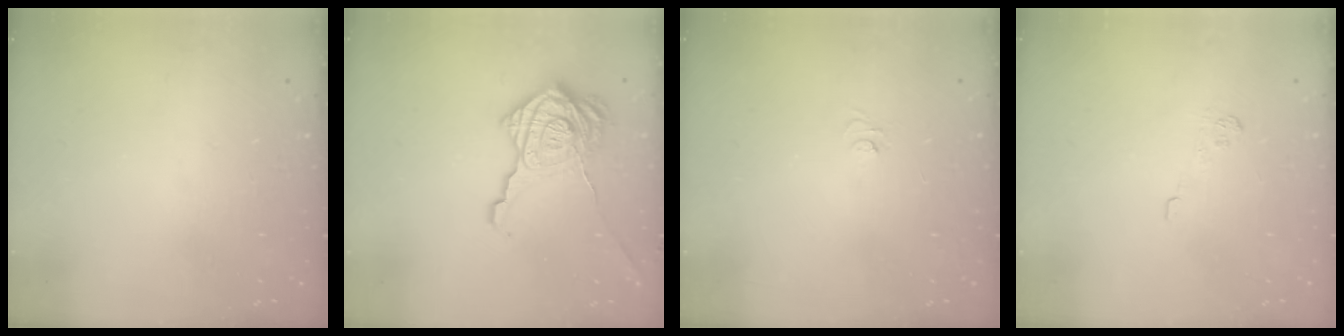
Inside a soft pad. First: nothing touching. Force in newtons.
{"total": 22.9, "press": 22.9, "slide": 1.3}
{"total": 4.0, "press": 4.0, "slide": 0.4}
{"total": 7.1, "press": 6.9, "slide": 1.5}